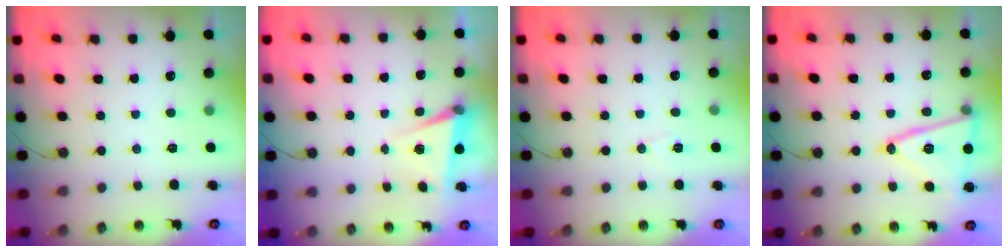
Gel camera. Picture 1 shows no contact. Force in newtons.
{"total": 6.1, "press": 4.2, "slide": 4.3}
{"total": 5.2, "press": 4.5, "slide": 2.7}
{"total": 15.7, "press": 15.5, "slide": 2.5}